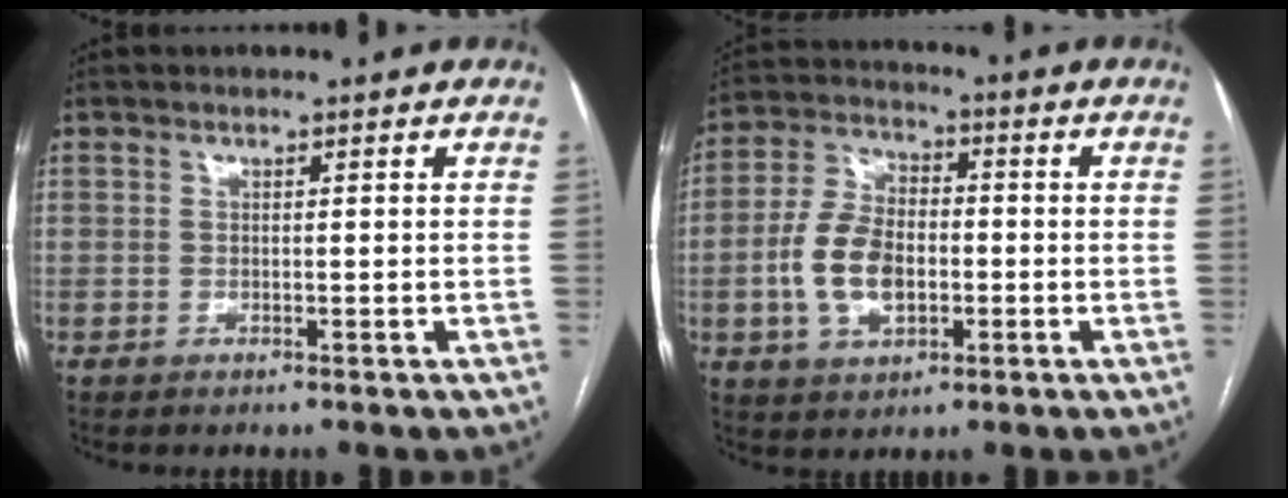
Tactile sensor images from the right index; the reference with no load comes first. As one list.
[{"total": 10.1, "force": [-1.9, 5.9, 8.0], "torque": [-0.174, 0.016, -0.033]}]